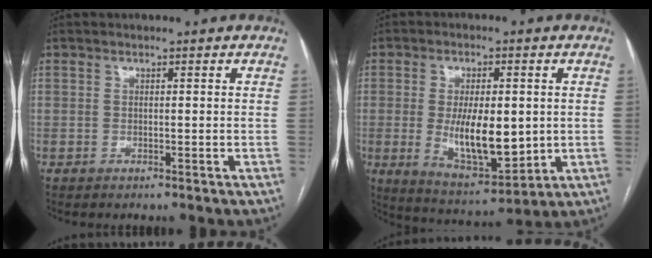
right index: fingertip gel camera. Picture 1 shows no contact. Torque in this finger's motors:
{"motor_torque": [0.76, 0.32, 0.38, 0.08]}